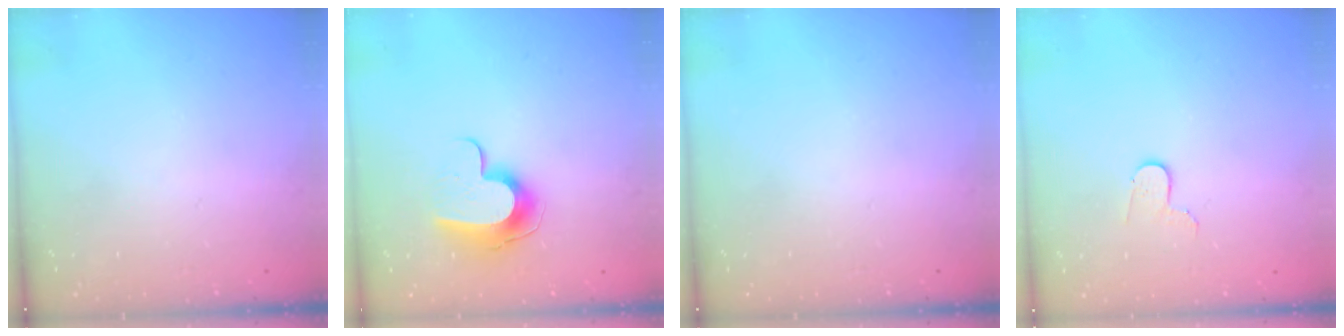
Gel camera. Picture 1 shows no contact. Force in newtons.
{"total": 10.4, "press": 10.4, "slide": 0.3}
{"total": 0.0}
{"total": 3.3, "press": 3.3, "slide": 0.3}